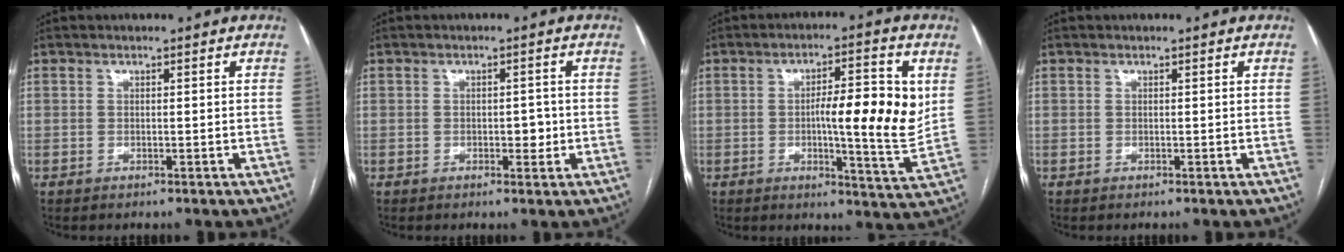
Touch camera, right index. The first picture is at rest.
{"total": 2.5, "force": [-0.5, 1.4, 2.0], "torque": [-0.025, 0.004, -0.004]}
{"total": 11.9, "force": [1.2, 1.9, 11.7], "torque": [-0.167, 0.005, 0.014]}
{"total": 0.0}